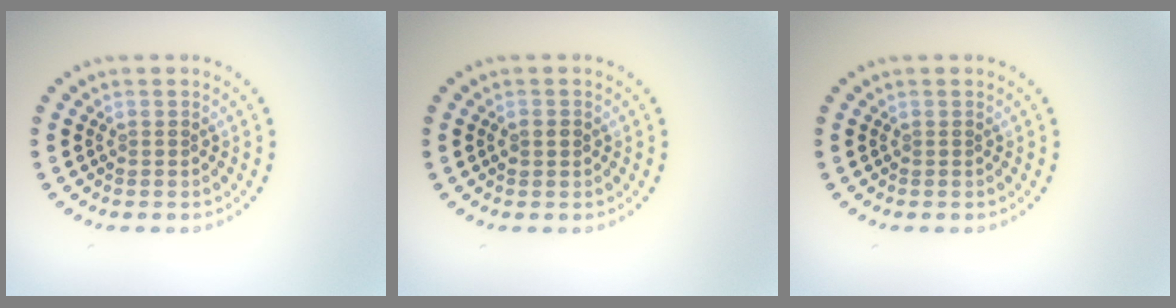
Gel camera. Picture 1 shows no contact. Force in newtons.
{"total": 1.3, "press": 1.3, "slide": 0.2}
{"total": 0.0}